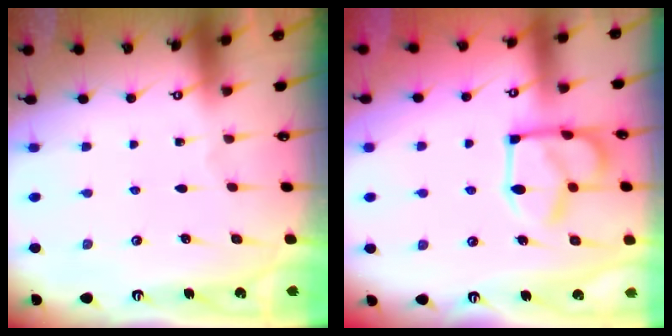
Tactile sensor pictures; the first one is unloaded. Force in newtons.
{"total": 11.1, "press": 11.1, "slide": 0.4}